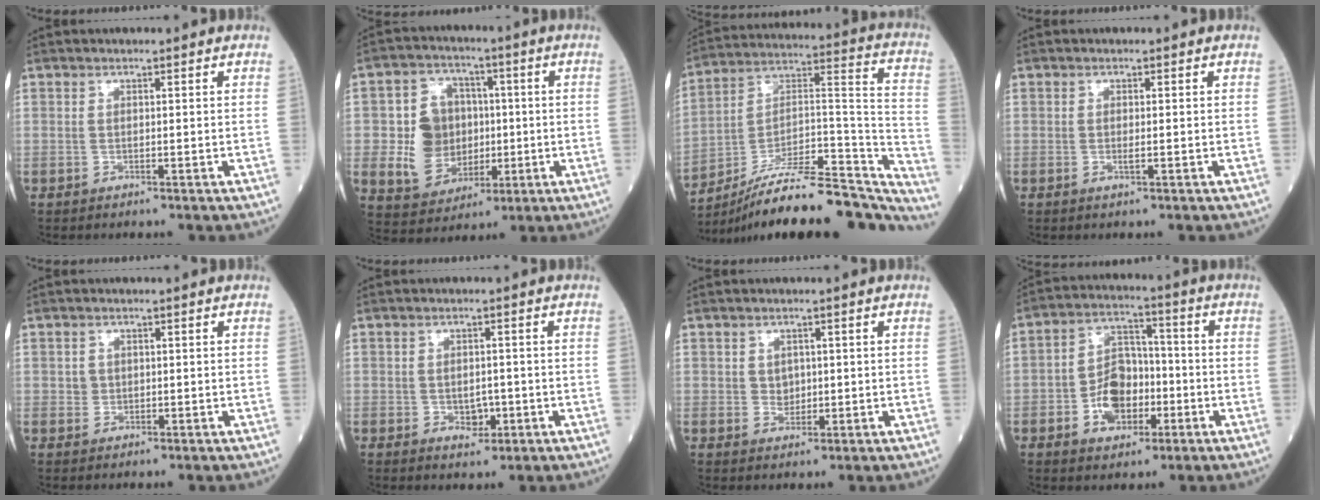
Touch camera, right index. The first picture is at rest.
{"total": 10.5, "force": [-0.3, 8.9, 5.6], "torque": [-0.121, 0.025, 0.009]}
{"total": 27.0, "force": [-23.4, 5.5, 12.2], "torque": [-0.134, 0.035, -0.353]}
{"total": 0.7, "force": [-0.2, 0.1, 0.6], "torque": [-0.017, -0.002, -0.003]}
{"total": 1.2, "force": [0.0, 1.2, 0.1], "torque": [0.000, 0.002, 0.001]}
{"total": 2.7, "force": [-0.9, 1.8, 1.9], "torque": [-0.024, 0.003, -0.006]}
{"total": 1.9, "force": [0.2, 1.7, 0.9], "torque": [-0.012, 0.000, 0.006]}
{"total": 8.9, "force": [-2.9, 5.8, 6.0], "torque": [-0.119, 0.020, -0.048]}